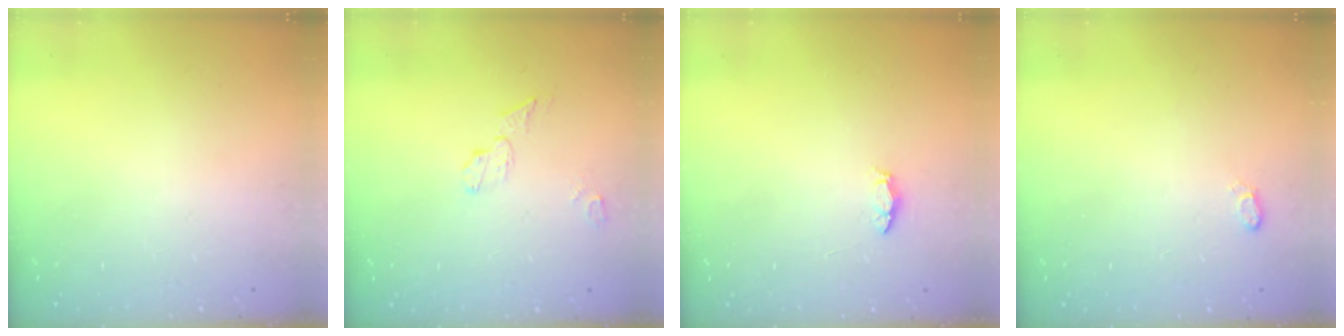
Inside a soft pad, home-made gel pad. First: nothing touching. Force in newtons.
{"total": 5.3, "press": 5.3, "slide": 0.3}
{"total": 3.6, "press": 3.5, "slide": 0.3}
{"total": 4.8, "press": 4.8, "slide": 0.6}